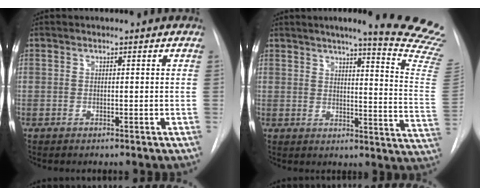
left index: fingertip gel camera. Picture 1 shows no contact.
{"total": 21.1, "force": [18.0, -0.3, 11.0], "torque": [-0.135, -0.120, 0.196]}